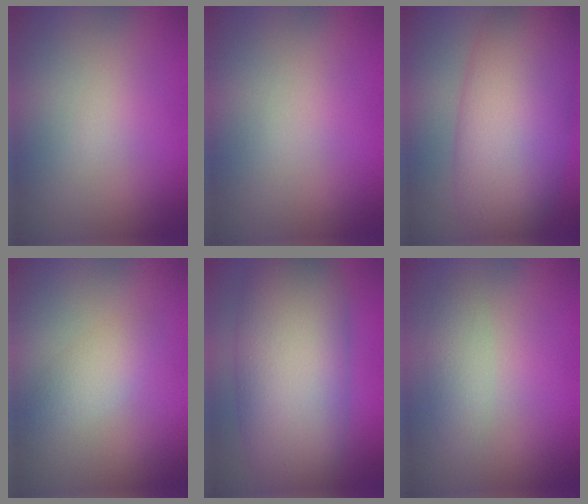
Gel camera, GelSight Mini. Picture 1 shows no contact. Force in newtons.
{"total": 0.0}
{"total": 10.4, "press": 10.4, "slide": 0.4}
{"total": 1.8, "press": 1.8, "slide": 0.0}
{"total": 11.3, "press": 11.3, "slide": 0.3}
{"total": 1.7, "press": 1.7, "slide": 0.1}